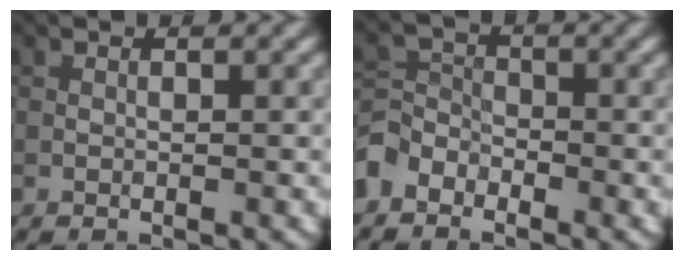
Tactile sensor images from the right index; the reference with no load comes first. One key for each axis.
{"total": 2.9, "fx": -2.3, "fy": 1.8, "fz": 0.5, "tx": -0.011, "ty": 0.005, "tz": -0.058}